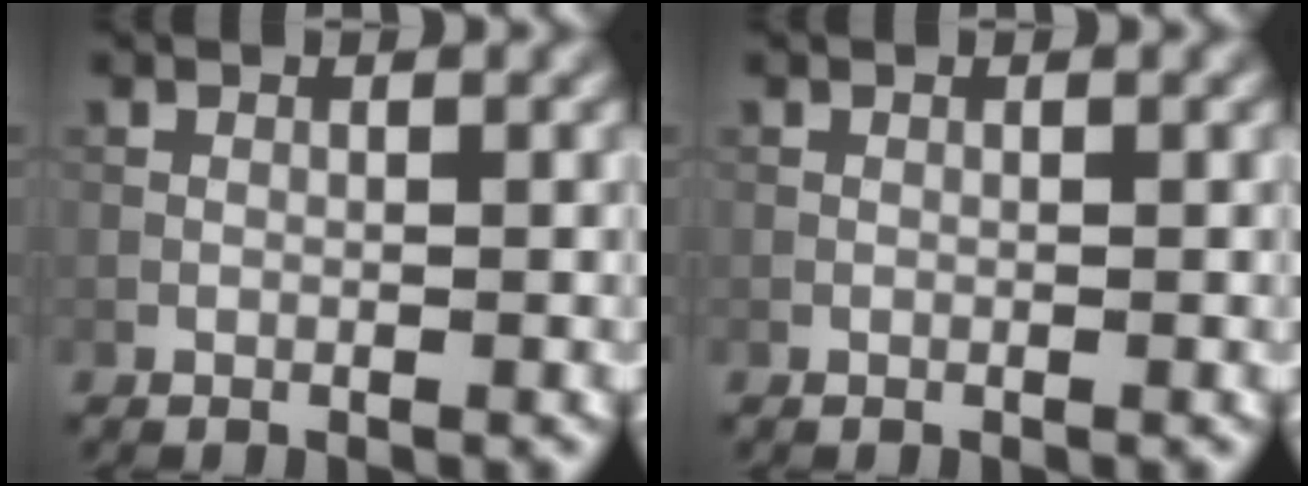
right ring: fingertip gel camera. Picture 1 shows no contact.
{"total": 0.0}